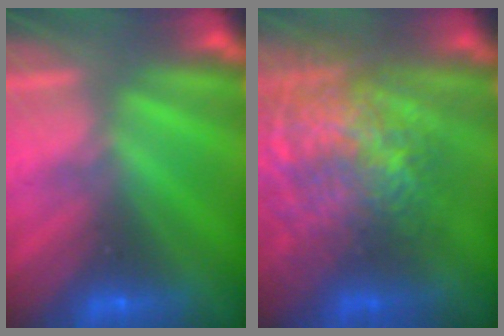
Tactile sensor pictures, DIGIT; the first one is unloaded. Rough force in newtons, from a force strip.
{"total": 7.5}